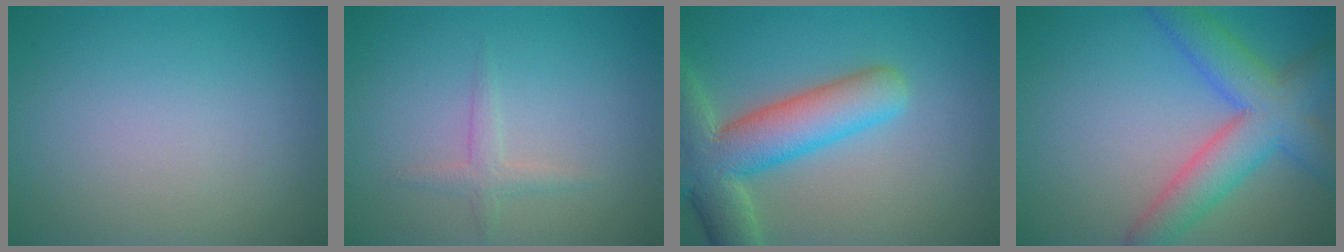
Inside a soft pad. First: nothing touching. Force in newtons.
{"total": 1.5, "press": 1.5, "slide": 0.1}
{"total": 8.6, "press": 8.5, "slide": 1.0}
{"total": 7.0, "press": 7.0, "slide": 0.3}